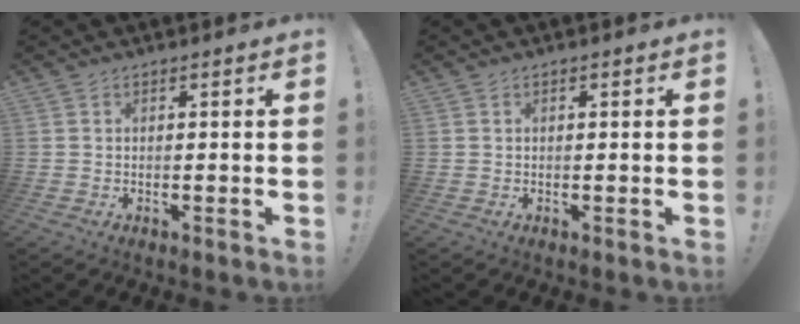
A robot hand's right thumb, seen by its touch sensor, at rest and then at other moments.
{"total": 0.0}